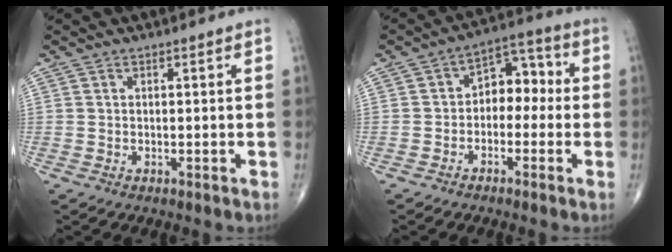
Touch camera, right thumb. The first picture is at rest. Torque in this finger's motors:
{"motor_torque": [-0.23, 0.31, 0.24, 0.09, 0.02]}